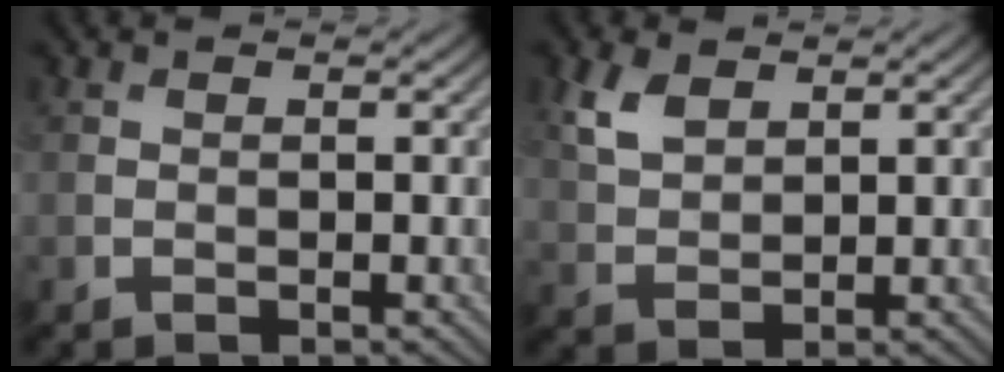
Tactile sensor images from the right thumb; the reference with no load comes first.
{"total": 4.3, "force": [2.5, 2.3, 2.6], "torque": [-0.070, 0.002, 0.055]}